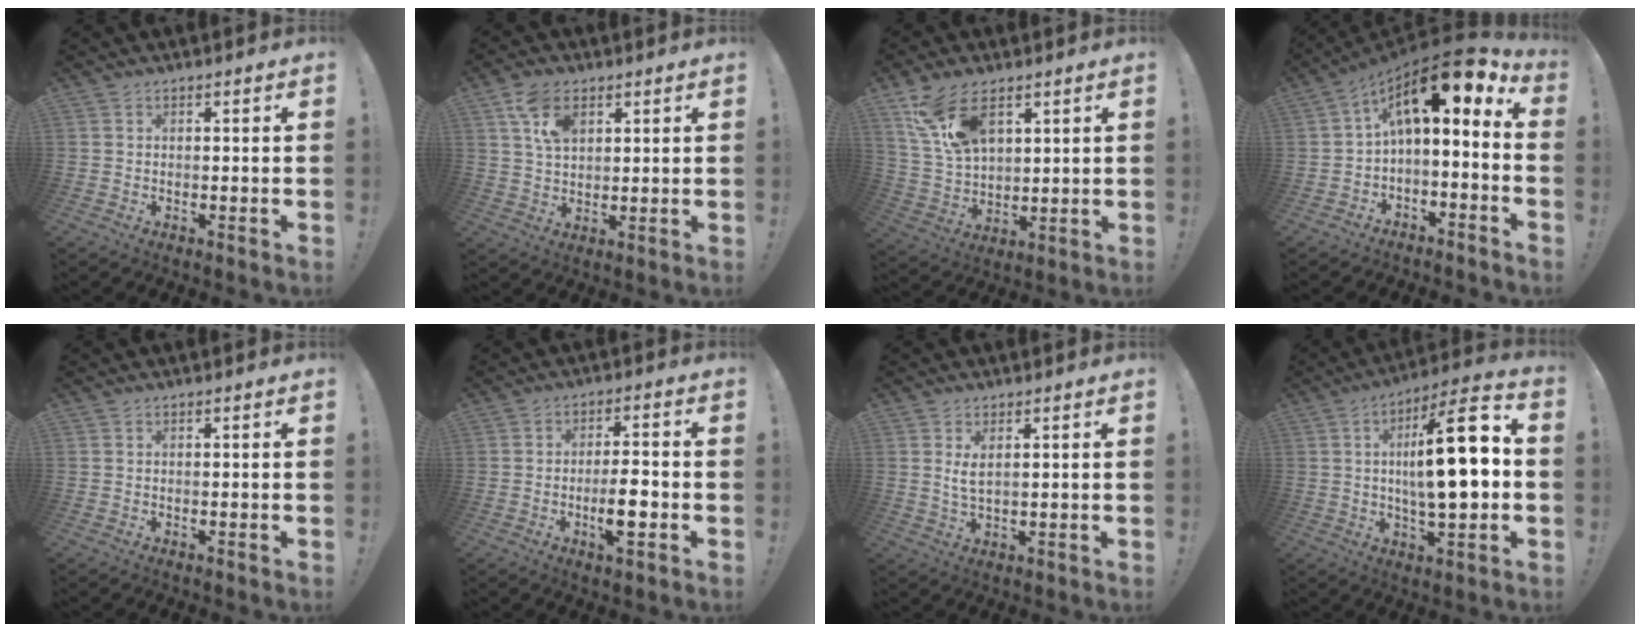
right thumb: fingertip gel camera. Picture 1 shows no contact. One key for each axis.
{"total": 8.7, "fx": 4.4, "fy": 5.3, "fz": 5.3, "tx": -0.094, "ty": -0.007, "tz": 0.085}
{"total": 14.5, "fx": 7.8, "fy": 8.3, "fz": 9.0, "tx": -0.167, "ty": -0.029, "tz": 0.150}
{"total": 12.2, "fx": 5.2, "fy": 3.8, "fz": 10.3, "tx": -0.159, "ty": -0.041, "tz": 0.088}
{"total": 0.0}
{"total": 7.4, "fx": -2.2, "fy": 2.0, "fz": 6.8, "tx": -0.111, "ty": 0.002, "tz": -0.039}
{"total": 4.5, "fx": 2.0, "fy": 1.3, "fz": 3.8, "tx": -0.067, "ty": -0.011, "tz": 0.032}
{"total": 19.2, "fx": 1.2, "fy": 5.4, "fz": 18.4, "tx": -0.286, "ty": -0.001, "tz": 0.010}